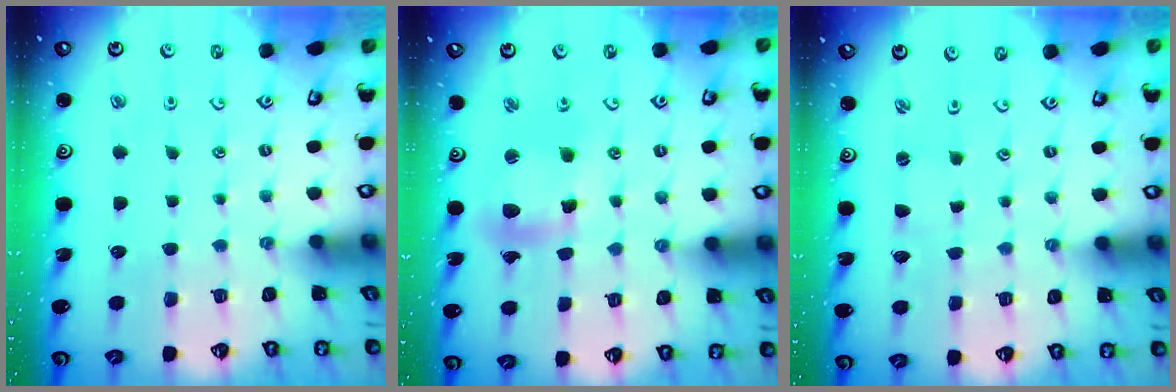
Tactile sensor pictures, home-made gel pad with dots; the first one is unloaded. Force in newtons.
{"total": 11.0, "press": 10.8, "slide": 1.7}
{"total": 0.0}